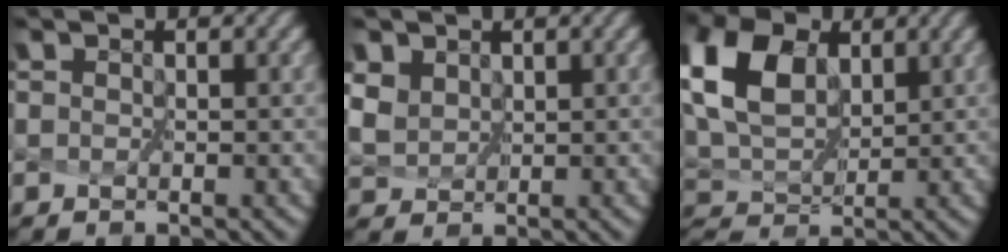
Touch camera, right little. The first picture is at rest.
{"total": 3.1, "force": [2.0, 2.2, 0.9], "torque": [-0.063, 0.000, 0.056]}
{"total": 6.6, "force": [2.5, 4.2, 4.5], "torque": [-0.118, 0.009, 0.061]}